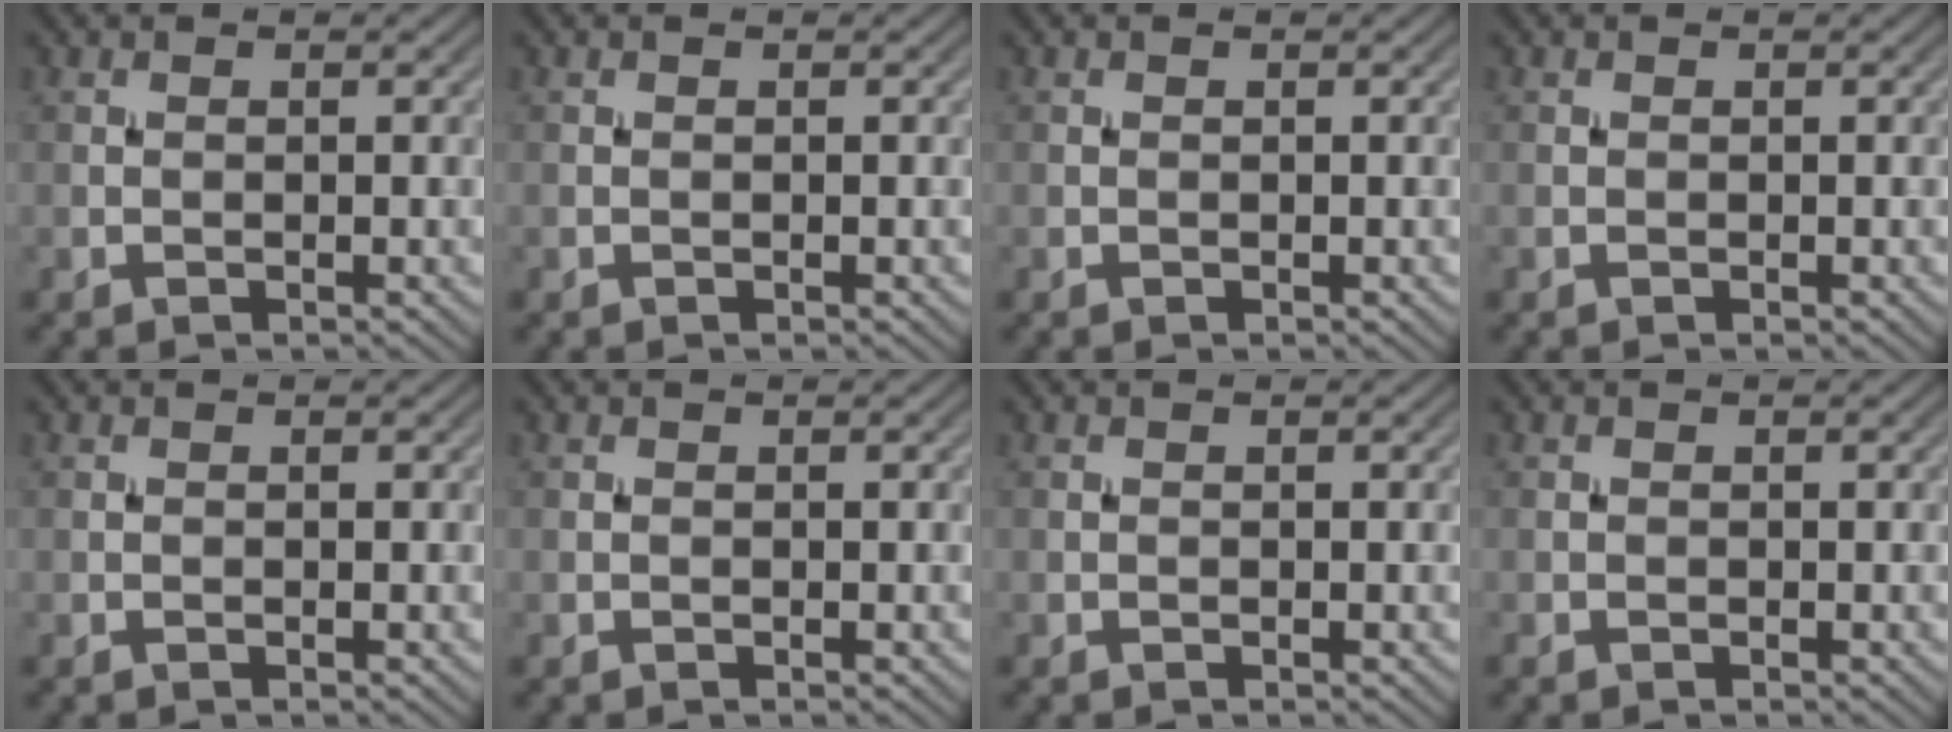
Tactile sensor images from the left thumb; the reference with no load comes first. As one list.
[{"total": 0.0}, {"total": 0.0}, {"total": 0.0}, {"total": 0.0}, {"total": 0.0}, {"total": 0.0}, {"total": 0.0}]